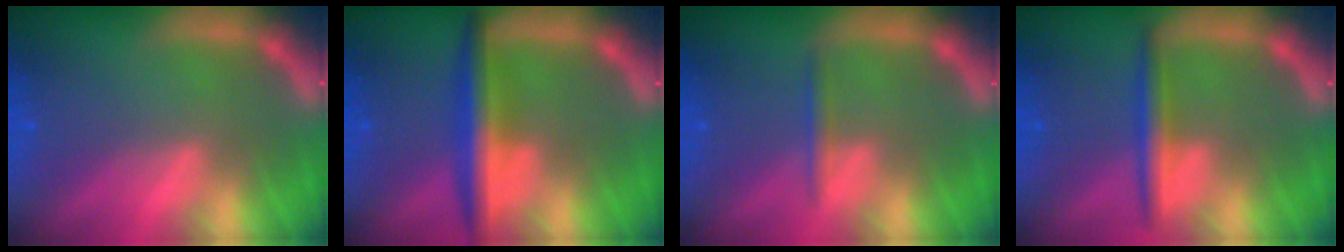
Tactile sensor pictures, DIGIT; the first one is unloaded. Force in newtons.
{"total": 5.0}
{"total": 1.4}
{"total": 3.0}